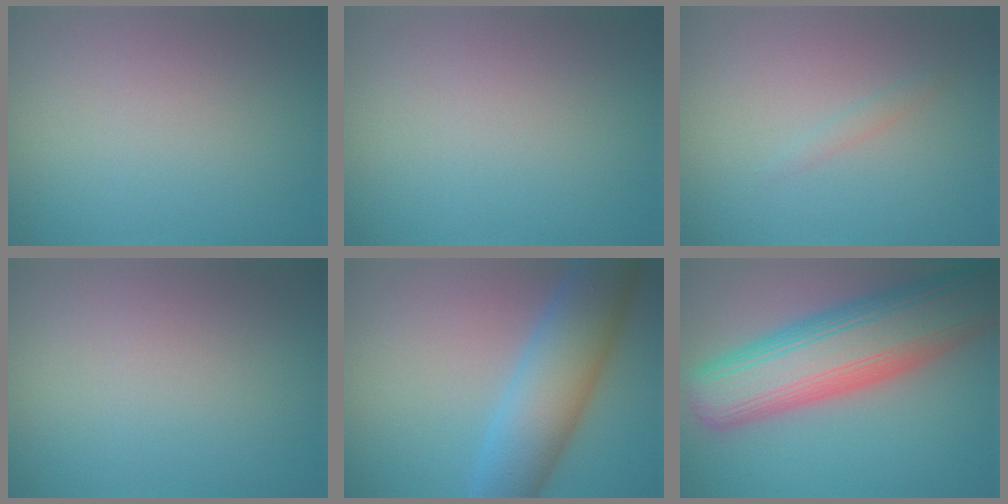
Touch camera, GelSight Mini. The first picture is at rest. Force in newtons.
{"total": 0.0}
{"total": 0.7, "press": 0.7, "slide": 0.1}
{"total": 0.0}
{"total": 8.7, "press": 8.7, "slide": 0.1}
{"total": 12.9, "press": 12.9, "slide": 0.8}